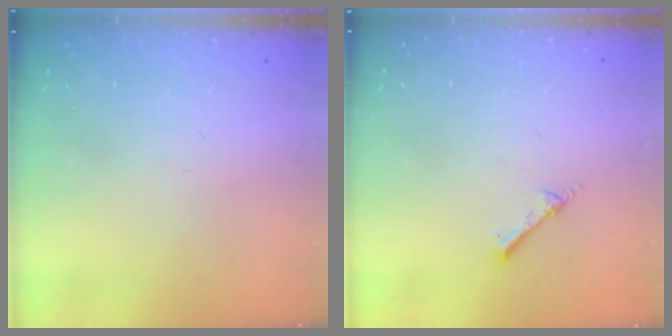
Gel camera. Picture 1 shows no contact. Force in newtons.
{"total": 1.5, "press": 1.4, "slide": 0.2}